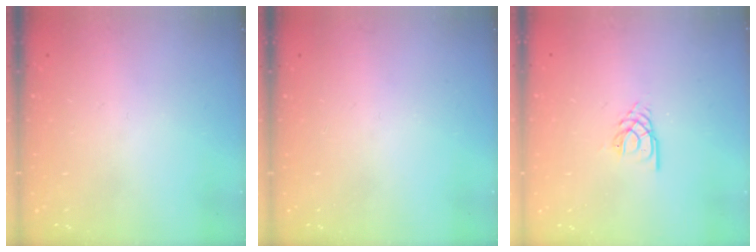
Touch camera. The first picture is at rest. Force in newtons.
{"total": 0.0}
{"total": 2.8, "press": 2.8, "slide": 0.3}